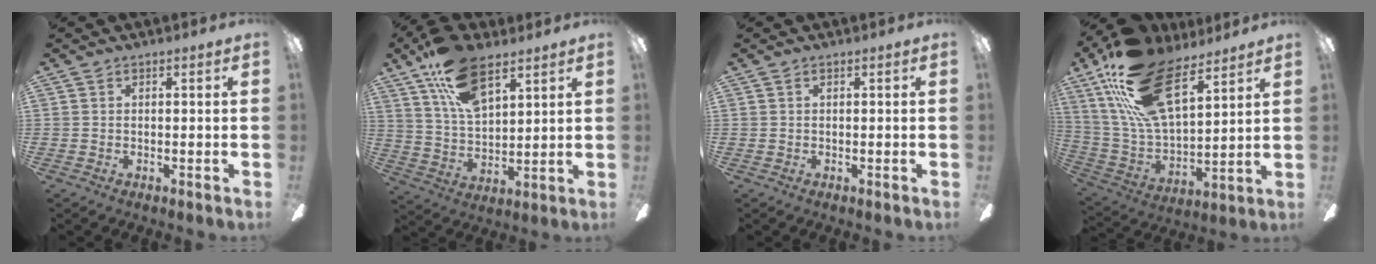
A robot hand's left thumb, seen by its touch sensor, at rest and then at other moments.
{"total": 15.6, "force": [9.6, 7.5, 9.7], "torque": [-0.172, -0.030, 0.174]}
{"total": 0.0}
{"total": 24.0, "force": [14.8, 10.7, 15.6], "torque": [-0.308, -0.066, 0.268]}